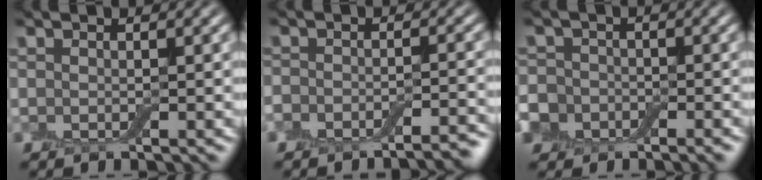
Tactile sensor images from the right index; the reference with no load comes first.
{"total": 4.2, "force": [-3.8, 0.9, 1.5], "torque": [-0.025, 0.002, -0.055]}
{"total": 7.0, "force": [-3.3, 5.9, 2.1], "torque": [-0.034, -0.009, -0.084]}